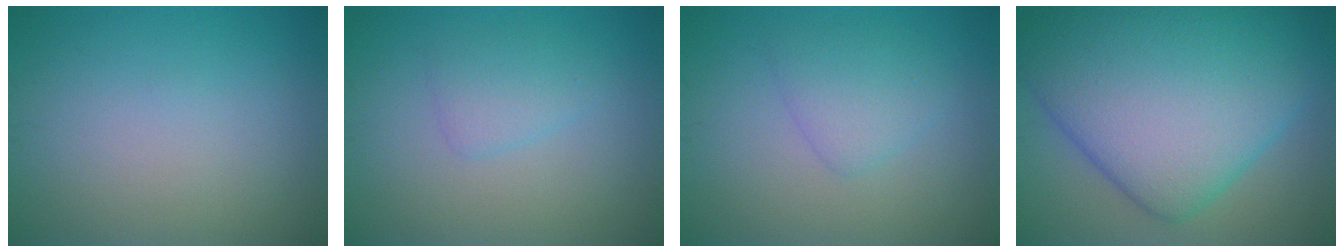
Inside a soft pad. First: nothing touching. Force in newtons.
{"total": 1.9, "press": 1.9, "slide": 0.2}
{"total": 2.5, "press": 2.5, "slide": 0.1}
{"total": 15.0, "press": 15.0, "slide": 0.1}